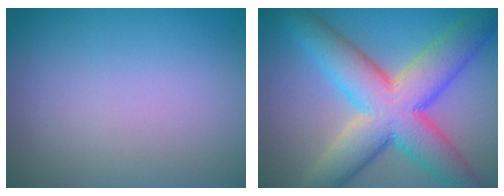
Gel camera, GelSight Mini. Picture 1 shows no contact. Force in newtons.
{"total": 11.2, "press": 11.2, "slide": 0.6}